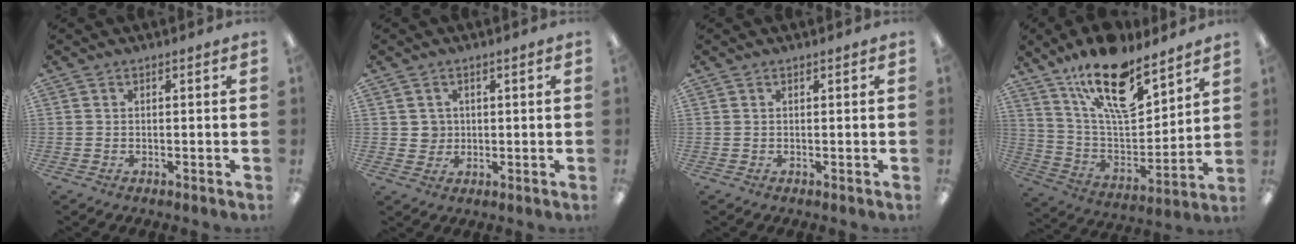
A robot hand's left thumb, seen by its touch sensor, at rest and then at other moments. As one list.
[{"total": 3.1, "force": [1.1, 2.9, 0.2], "torque": [-0.004, 0.004, 0.018]}, {"total": 0.0}, {"total": 20.4, "force": [13.7, 8.2, 12.7], "torque": [-0.218, -0.077, 0.237]}]